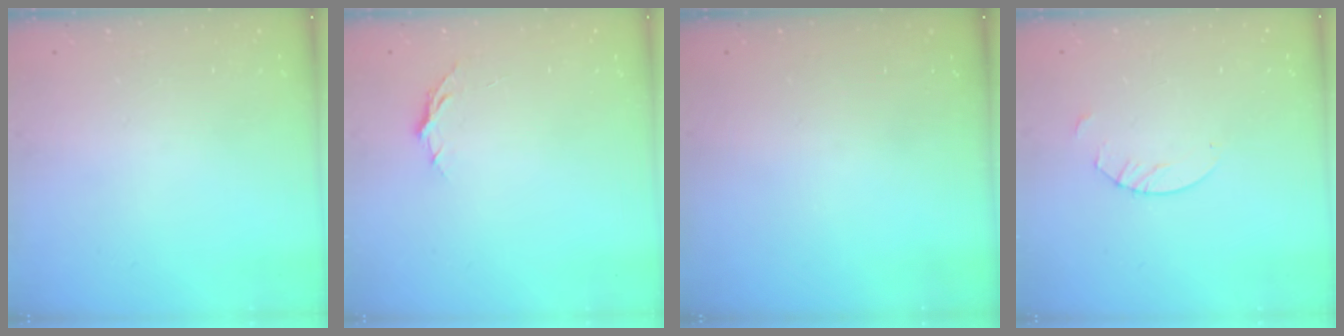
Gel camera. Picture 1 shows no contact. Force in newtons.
{"total": 3.7, "press": 3.6, "slide": 0.4}
{"total": 0.0}
{"total": 2.7, "press": 2.7, "slide": 0.2}